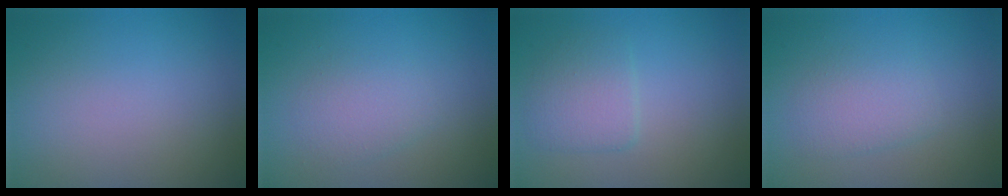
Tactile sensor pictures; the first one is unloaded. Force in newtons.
{"total": 2.0, "press": 2.0, "slide": 0.1}
{"total": 2.5, "press": 2.5, "slide": 0.4}
{"total": 2.3, "press": 2.3, "slide": 0.1}